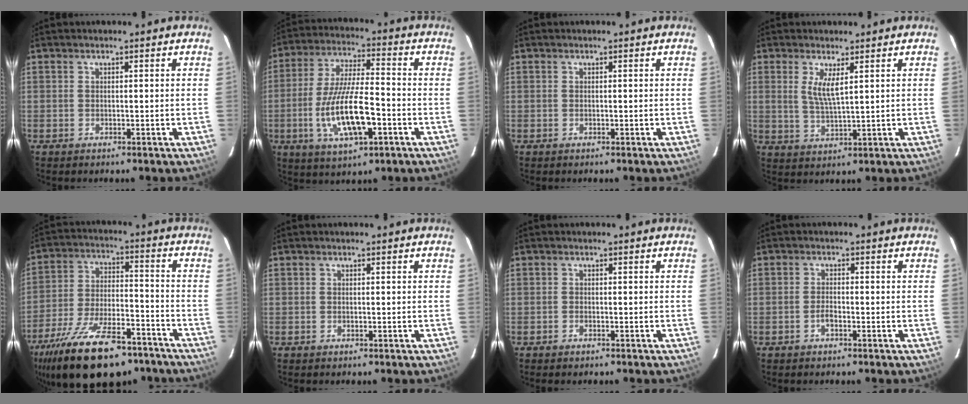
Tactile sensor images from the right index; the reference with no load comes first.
{"total": 14.7, "force": [-4.7, 4.3, 13.2], "torque": [-0.267, -0.014, -0.078]}
{"total": 0.0}
{"total": 4.7, "force": [1.7, 0.8, 4.3], "torque": [-0.083, -0.009, 0.034]}
{"total": 23.7, "force": [-17.2, 9.2, 13.5], "torque": [-0.261, -0.027, -0.262]}
{"total": 0.0}
{"total": 0.8, "force": [-0.6, 0.4, 0.3], "torque": [-0.009, 0.001, -0.011]}
{"total": 1.8, "force": [-1.0, 0.7, 1.3], "torque": [-0.029, 0.003, -0.020]}